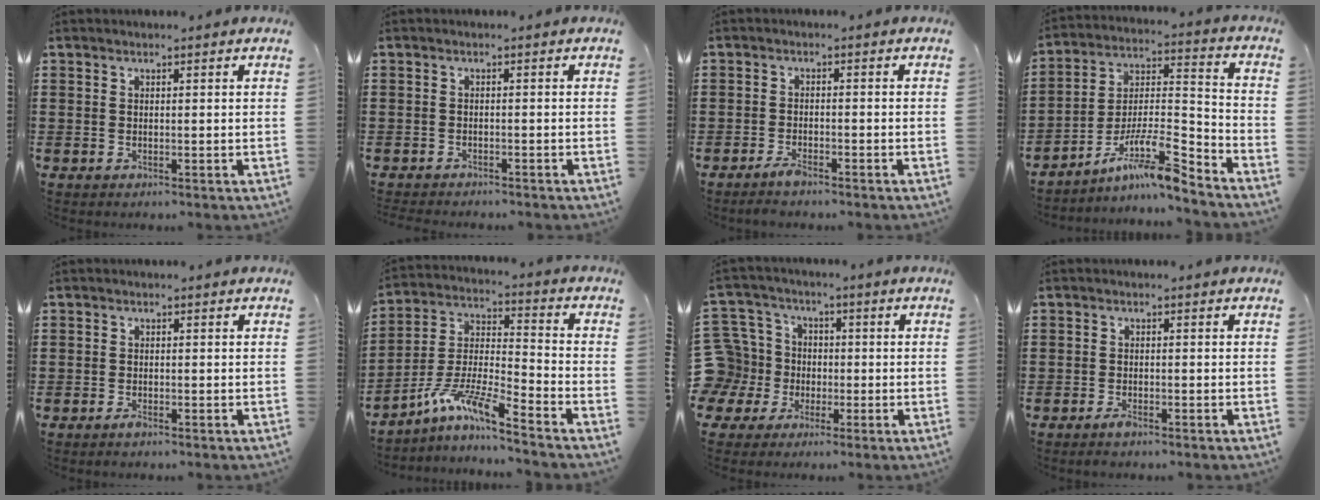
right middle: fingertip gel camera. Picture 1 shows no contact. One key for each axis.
{"total": 1.4, "fx": -1.4, "fy": 0.2, "fz": 0.0, "tx": -0.004, "ty": 0.002, "tz": -0.030}
{"total": 2.3, "fx": -1.8, "fy": 0.4, "fz": 1.3, "tx": -0.030, "ty": 0.000, "tz": -0.037}
{"total": 11.2, "fx": -7.7, "fy": 2.0, "fz": 7.9, "tx": -0.155, "ty": 0.001, "tz": -0.151}
{"total": 1.0, "fx": -0.8, "fy": 0.3, "fz": 0.5, "tx": -0.011, "ty": -0.004, "tz": -0.015}
{"total": 9.1, "fx": -7.5, "fy": 0.3, "fz": 5.1, "tx": -0.119, "ty": -0.013, "tz": -0.152}
{"total": 10.1, "fx": -1.1, "fy": 9.7, "fz": 2.6, "tx": -0.120, "ty": 0.006, "tz": -0.020}
{"total": 1.5, "fx": -1.2, "fy": 0.5, "fz": 0.8, "tx": -0.017, "ty": -0.002, "tz": -0.023}